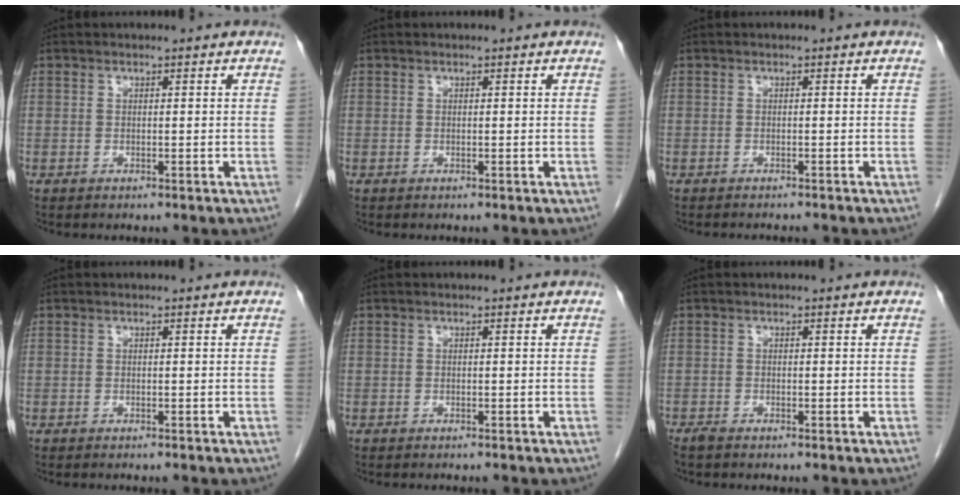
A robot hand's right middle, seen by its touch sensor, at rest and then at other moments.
{"total": 0.0}
{"total": 2.9, "force": [-2.8, 0.3, 0.8], "torque": [-0.006, -0.003, -0.033]}
{"total": 1.5, "force": [-1.4, 0.2, 0.6], "torque": [-0.007, 0.000, -0.014]}
{"total": 1.3, "force": [-1.3, 0.2, 0.4], "torque": [-0.005, -0.001, -0.014]}
{"total": 1.1, "force": [-1.0, 0.1, 0.4], "torque": [-0.017, -0.004, -0.020]}